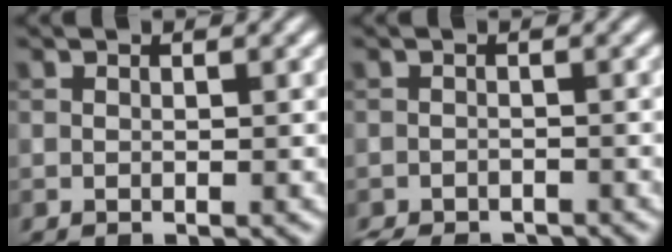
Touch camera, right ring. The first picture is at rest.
{"total": 3.4, "force": [-3.2, 0.9, 0.8], "torque": [-0.013, -0.011, -0.055]}